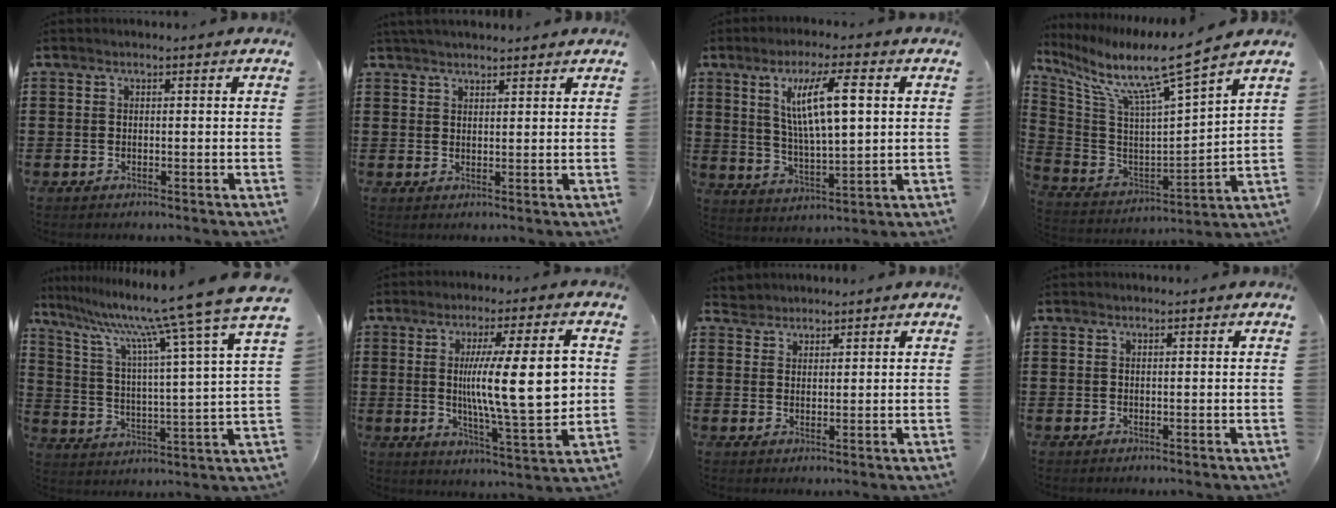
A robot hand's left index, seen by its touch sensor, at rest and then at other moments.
{"total": 2.3, "force": [2.2, 0.2, 0.5], "torque": [-0.014, 0.000, 0.044]}
{"total": 10.2, "force": [3.5, 2.5, 9.3], "torque": [-0.177, 0.008, 0.057]}
{"total": 10.1, "force": [7.8, 0.2, 6.5], "torque": [-0.148, -0.066, 0.120]}
{"total": 10.9, "force": [9.5, -1.0, 5.2], "torque": [-0.137, -0.072, 0.145]}
{"total": 14.4, "force": [1.5, 2.7, 14.0], "torque": [-0.223, -0.005, 0.023]}
{"total": 2.0, "force": [1.8, 0.9, -0.3], "torque": [-0.002, 0.006, 0.035]}
{"total": 0.0}